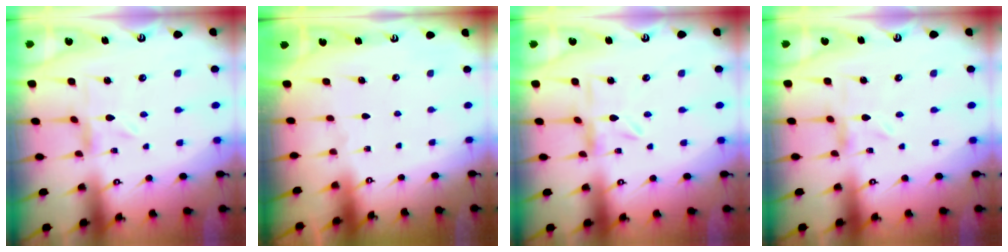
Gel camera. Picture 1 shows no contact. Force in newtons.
{"total": 0.0}
{"total": 0.0}
{"total": 0.0}